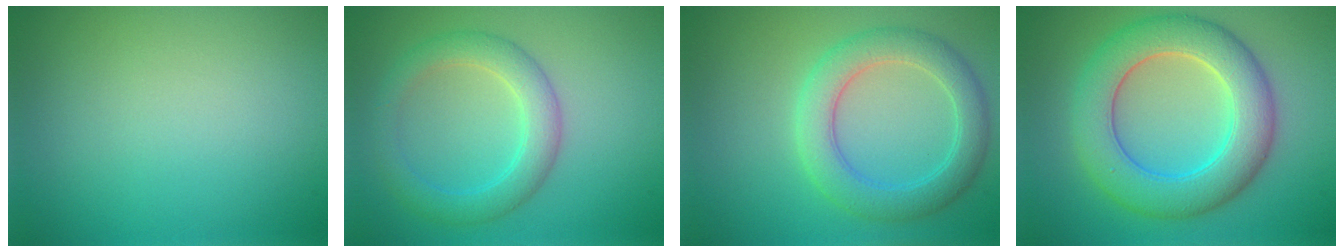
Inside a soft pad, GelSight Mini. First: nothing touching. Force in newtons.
{"total": 3.9, "press": 3.9, "slide": 0.1}
{"total": 4.6, "press": 4.6, "slide": 0.1}
{"total": 7.9, "press": 7.8, "slide": 0.4}